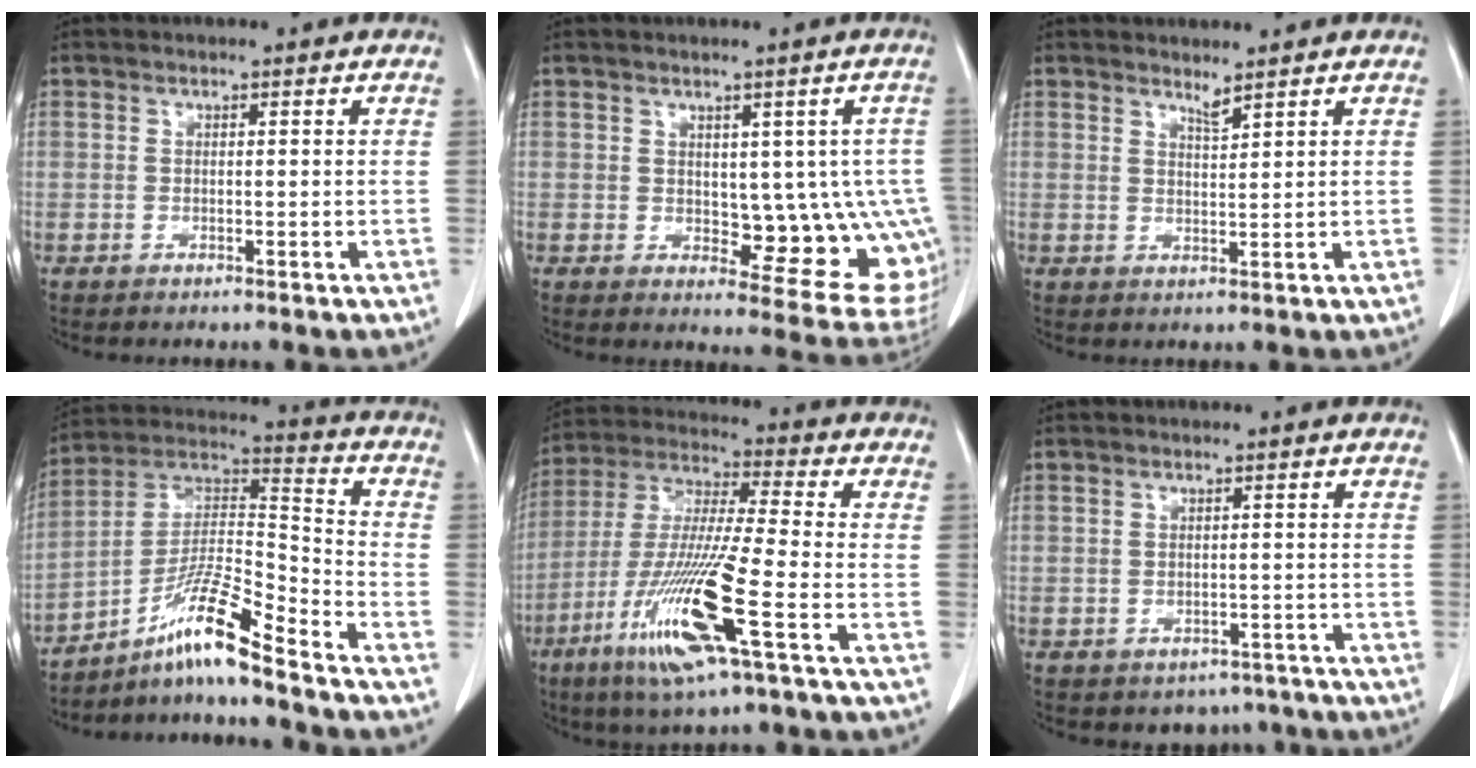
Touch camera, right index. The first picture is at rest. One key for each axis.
{"total": 10.7, "fx": 0.0, "fy": 5.0, "fz": 9.5, "tx": -0.093, "ty": 0.001, "tz": 0.015}
{"total": 1.6, "fx": 1.5, "fy": -0.2, "fz": 0.5, "tx": -0.009, "ty": -0.010, "tz": 0.030}
{"total": 12.3, "fx": -9.2, "fy": -0.4, "fz": 8.2, "tx": -0.154, "ty": 0.014, "tz": -0.163}
{"total": 15.9, "fx": -6.8, "fy": 0.7, "fz": 14.3, "tx": -0.296, "ty": -0.023, "tz": -0.125}
{"total": 4.5, "fx": -3.3, "fy": 3.0, "fz": 0.4, "tx": 0.010, "ty": 0.013, "tz": -0.041}